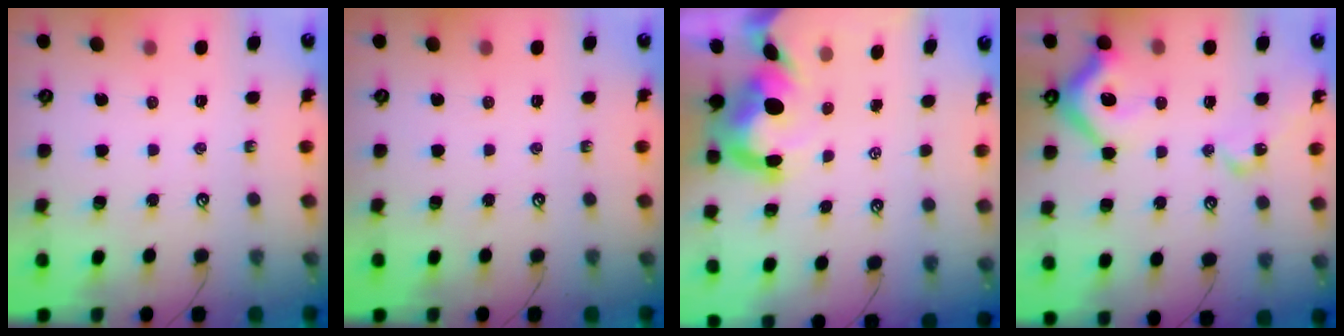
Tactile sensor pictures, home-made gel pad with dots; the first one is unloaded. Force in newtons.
{"total": 0.0}
{"total": 7.4, "press": 7.3, "slide": 1.4}
{"total": 14.4, "press": 14.3, "slide": 1.7}